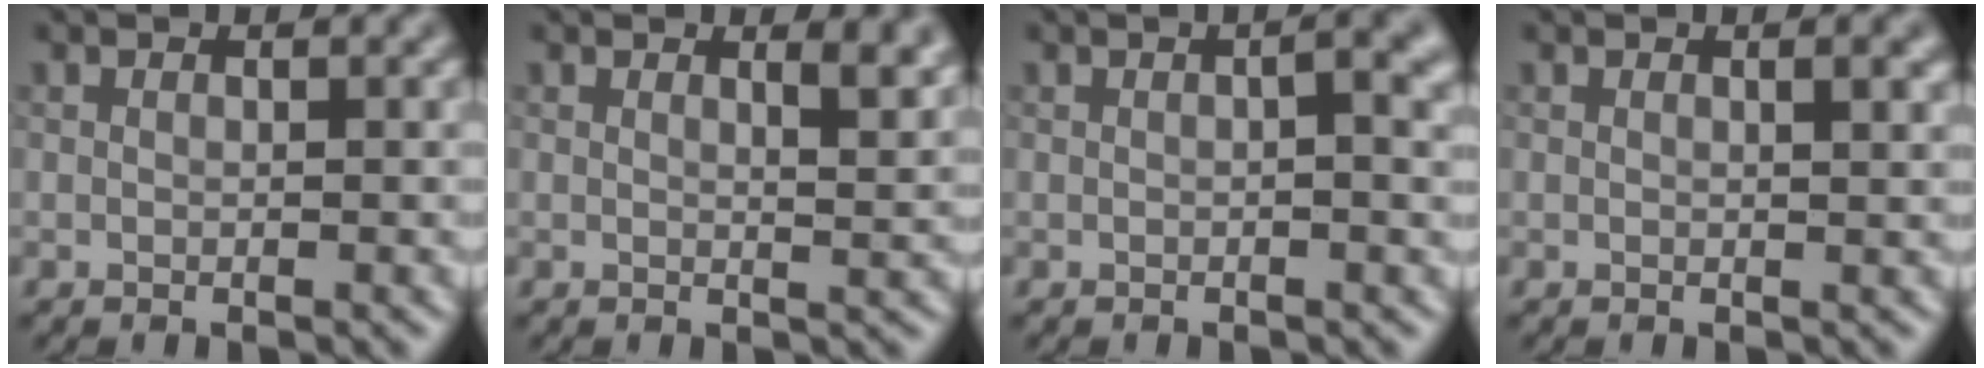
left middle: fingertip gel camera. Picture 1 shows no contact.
{"total": 3.3, "force": [1.8, 1.2, 2.5], "torque": [-0.017, 0.004, 0.022]}
{"total": 2.6, "force": [0.2, 0.5, 2.5], "torque": [-0.035, 0.006, 0.001]}
{"total": 1.4, "force": [0.6, 0.4, 1.3], "torque": [-0.015, 0.000, 0.007]}